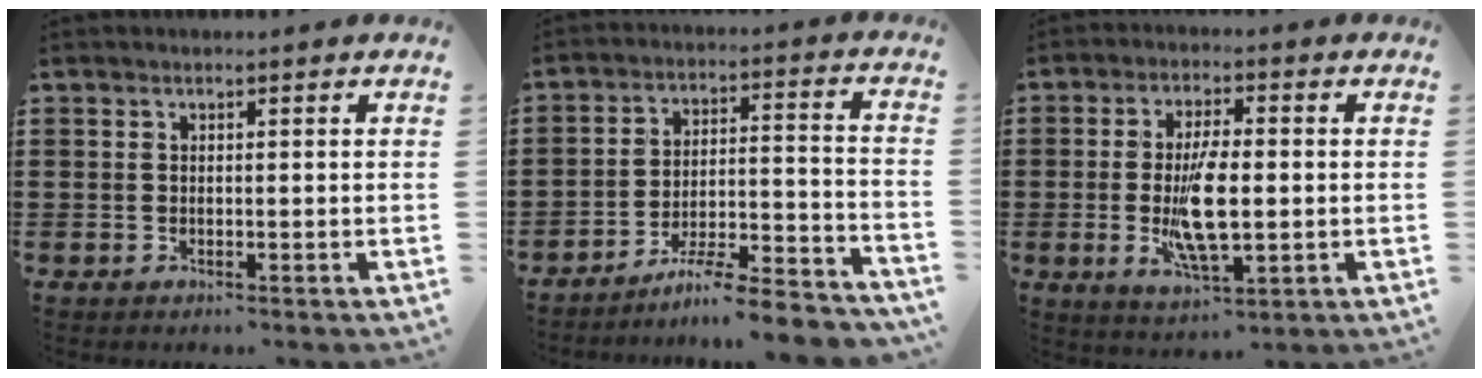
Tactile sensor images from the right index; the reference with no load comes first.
{"total": 7.5, "force": [-6.8, -0.1, 3.1], "torque": [-0.042, 0.002, -0.132]}
{"total": 9.7, "force": [-1.0, 3.5, 9.0], "torque": [-0.172, -0.012, -0.019]}